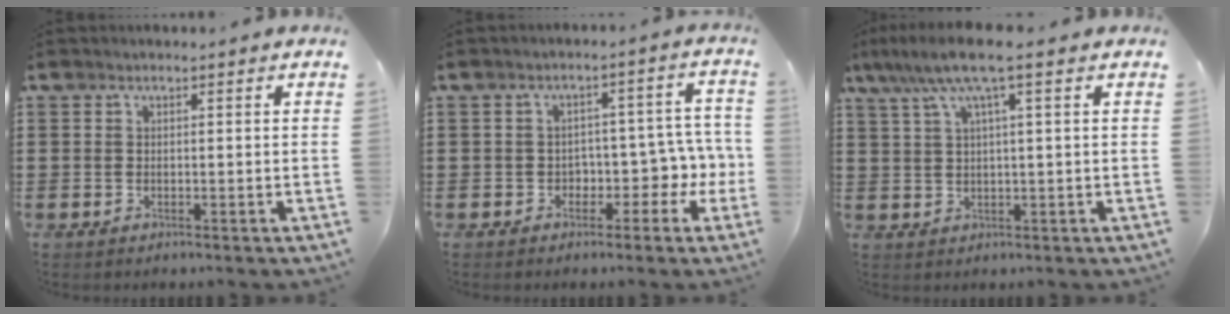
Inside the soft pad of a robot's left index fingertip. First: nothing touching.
{"total": 3.9, "force": [-0.9, 3.4, 1.6], "torque": [-0.042, -0.010, -0.024]}
{"total": 6.8, "force": [2.9, 0.5, 6.1], "torque": [-0.131, 0.000, 0.046]}